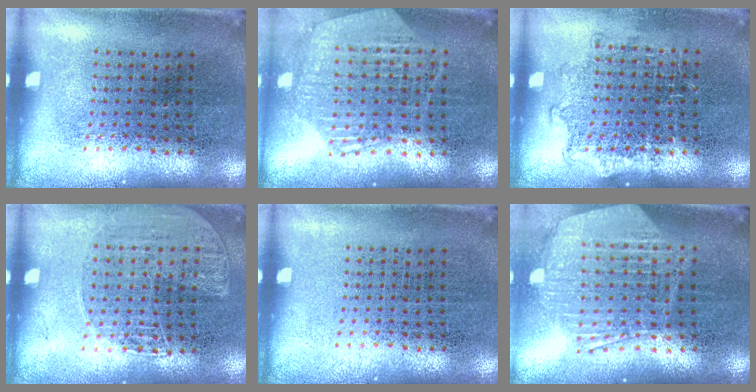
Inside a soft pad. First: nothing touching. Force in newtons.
{"total": 1.2, "press": 1.2, "slide": 0.2}
{"total": 1.1, "press": 0.9, "slide": 0.5}
{"total": 1.3, "press": 1.3, "slide": 0.1}
{"total": 0.0}
{"total": 1.7, "press": 1.6, "slide": 0.7}